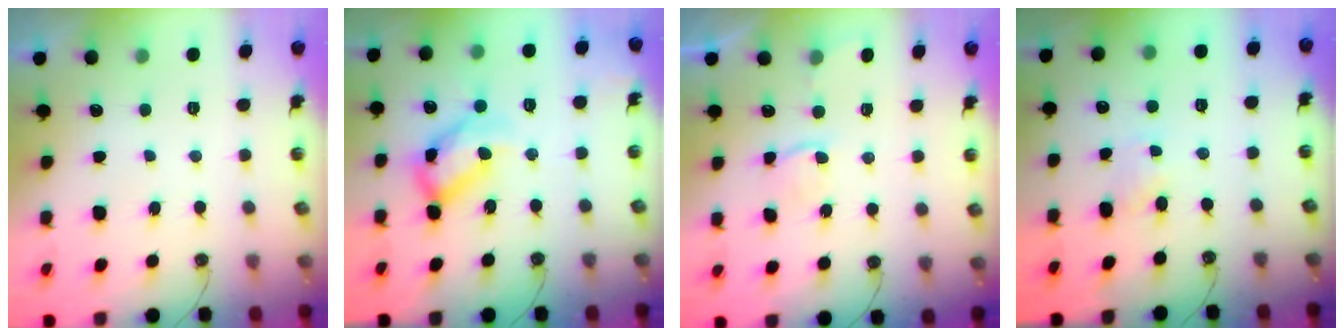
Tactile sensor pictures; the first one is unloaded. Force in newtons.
{"total": 15.8, "press": 15.7, "slide": 2.2}
{"total": 2.5, "press": 2.5, "slide": 0.5}
{"total": 2.3, "press": 2.3, "slide": 0.3}